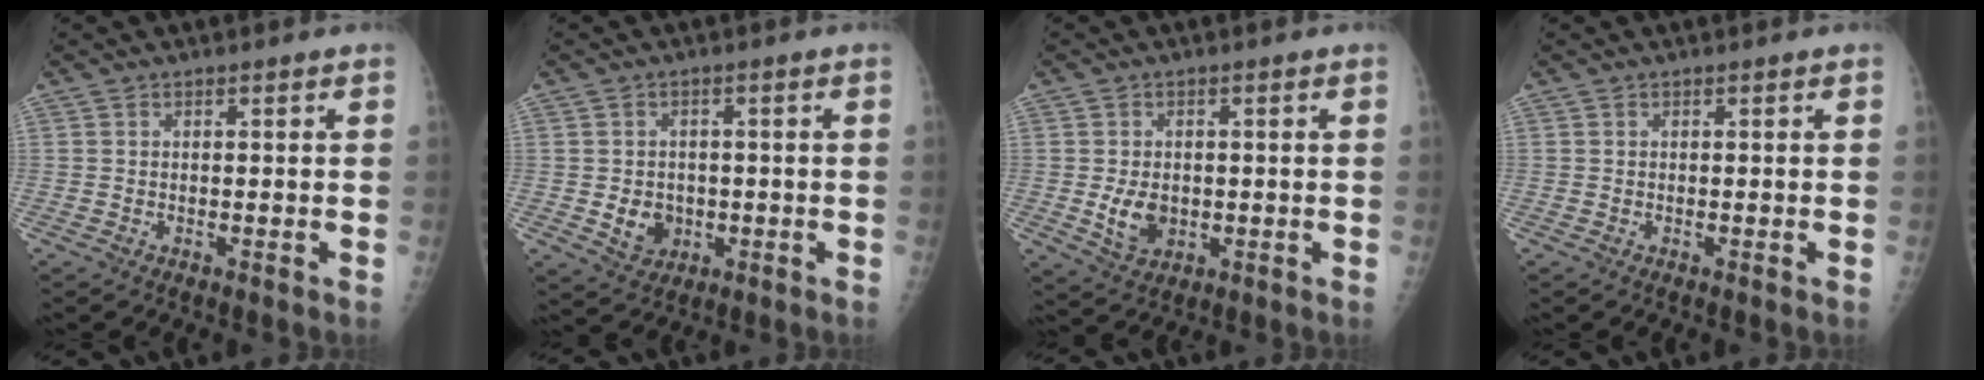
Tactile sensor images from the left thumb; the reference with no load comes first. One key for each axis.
{"total": 5.1, "fx": -0.8, "fy": 4.4, "fz": 2.5, "tx": -0.019, "ty": 0.003, "tz": -0.002}
{"total": 5.6, "fx": -0.5, "fy": 4.1, "fz": 3.7, "tx": -0.049, "ty": -0.007, "tz": 0.002}
{"total": 0.0}